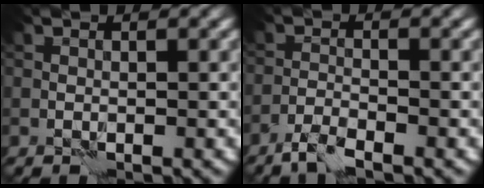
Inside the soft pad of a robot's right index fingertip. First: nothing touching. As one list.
[{"total": 2.6, "force": [-2.1, 0.4, 1.4], "torque": [-0.025, 0.001, -0.048]}]